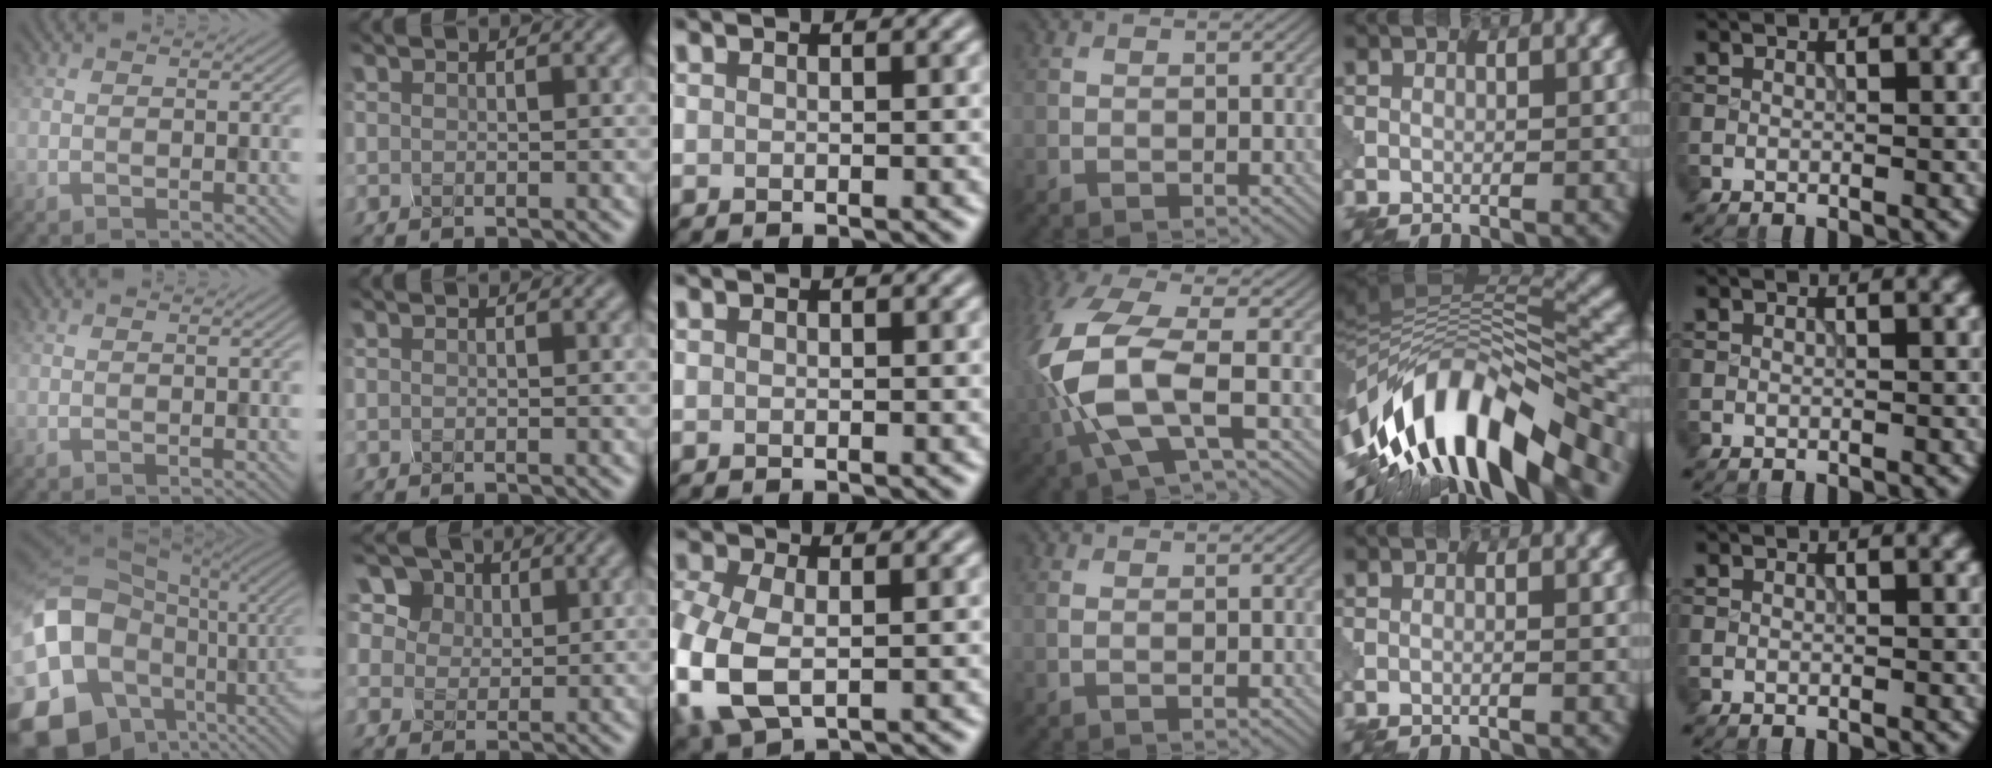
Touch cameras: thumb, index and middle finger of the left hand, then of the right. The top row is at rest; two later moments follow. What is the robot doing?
{"motion": "squeeze", "object": "hand grip exerciser"}